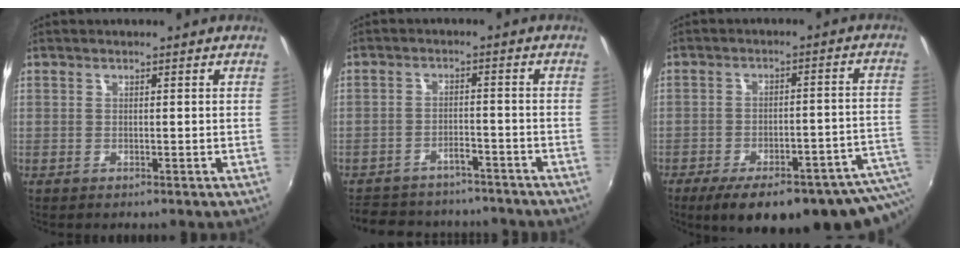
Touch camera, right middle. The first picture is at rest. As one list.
[{"total": 14.8, "force": [-12.9, 5.2, 5.1], "torque": [-0.118, 0.014, -0.174]}, {"total": 20.8, "force": [-14.1, 5.9, 14.1], "torque": [-0.177, -0.030, -0.174]}]